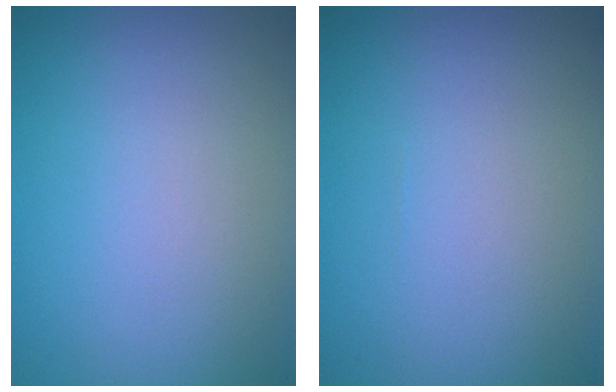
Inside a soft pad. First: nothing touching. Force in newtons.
{"total": 0.0}